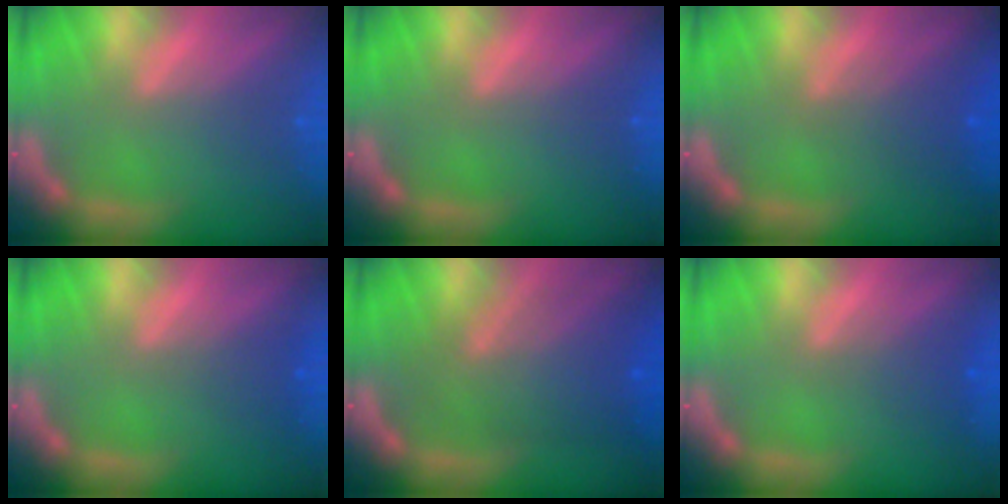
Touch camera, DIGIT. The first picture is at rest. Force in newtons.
{"total": 0.0}
{"total": 3.0}
{"total": 1.5}
{"total": 7.5}
{"total": 2.0}